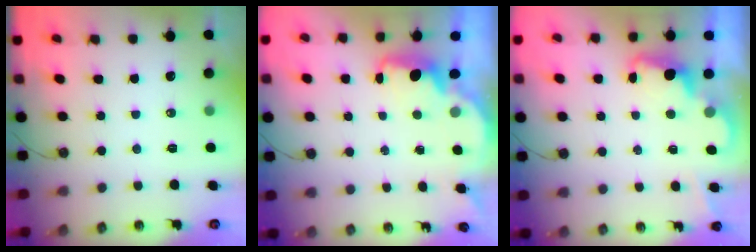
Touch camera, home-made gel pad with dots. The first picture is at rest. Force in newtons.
{"total": 1.7, "press": 1.5, "slide": 0.7}
{"total": 2.3, "press": 2.3, "slide": 0.5}